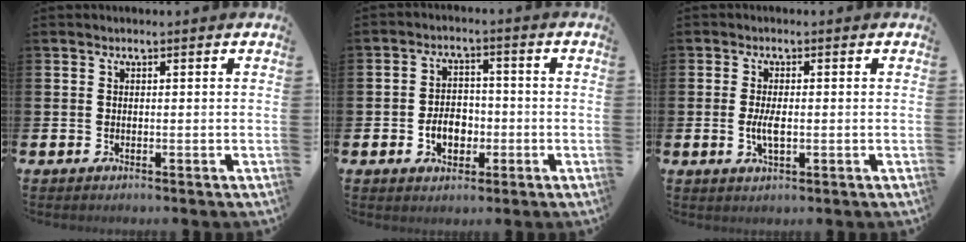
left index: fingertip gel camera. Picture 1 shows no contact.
{"total": 4.4, "force": [-1.2, 3.2, 2.7], "torque": [-0.036, 0.001, -0.030]}
{"total": 3.1, "force": [-0.2, 1.2, 2.8], "torque": [-0.056, -0.002, -0.008]}